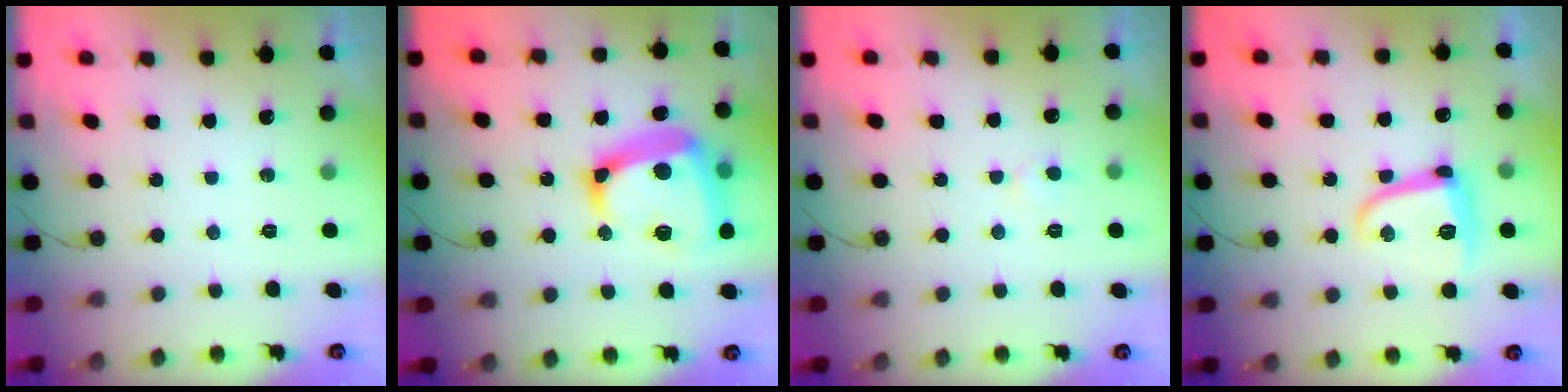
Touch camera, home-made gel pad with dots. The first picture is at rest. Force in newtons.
{"total": 19.1, "press": 19.0, "slide": 2.0}
{"total": 3.7, "press": 3.6, "slide": 0.4}
{"total": 10.5, "press": 10.5, "slide": 0.7}